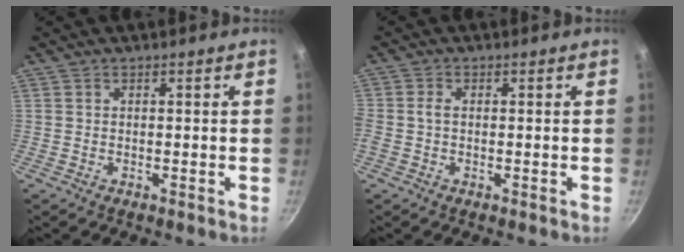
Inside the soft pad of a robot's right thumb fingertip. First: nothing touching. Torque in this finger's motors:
{"motor_torque": [0.38, 0.22, 1.08, -0.03, 0.37]}